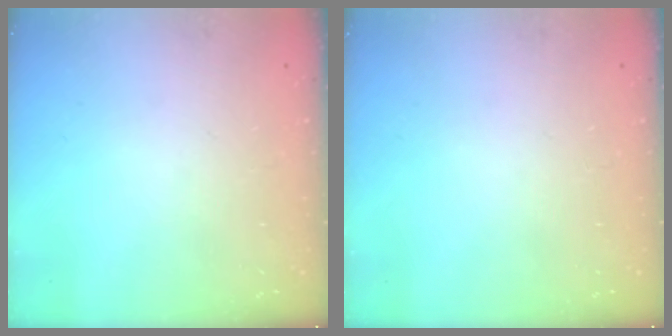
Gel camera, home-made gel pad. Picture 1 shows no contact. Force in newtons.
{"total": 0.0}